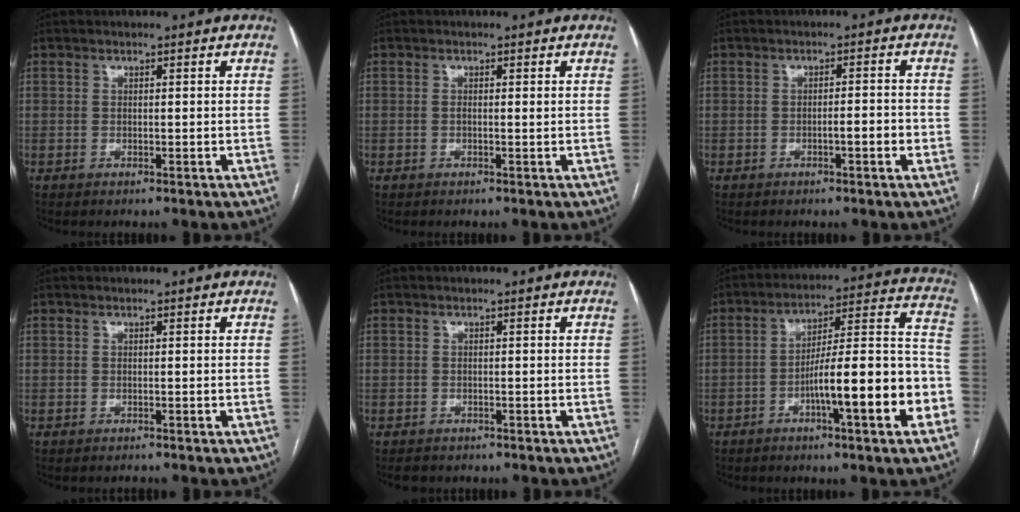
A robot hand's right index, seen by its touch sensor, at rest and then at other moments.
{"total": 0.7, "force": [0.1, 0.1, 0.7], "torque": [-0.013, 0.000, 0.002]}
{"total": 2.6, "force": [-1.0, 0.4, 2.4], "torque": [-0.035, 0.003, -0.016]}
{"total": 0.6, "force": [-0.5, 0.1, 0.2], "torque": [-0.007, -0.001, -0.008]}
{"total": 2.3, "force": [-1.8, 1.4, 0.3], "torque": [-0.014, -0.002, -0.023]}
{"total": 17.1, "force": [-6.0, 1.6, 16.0], "torque": [-0.215, 0.023, -0.087]}